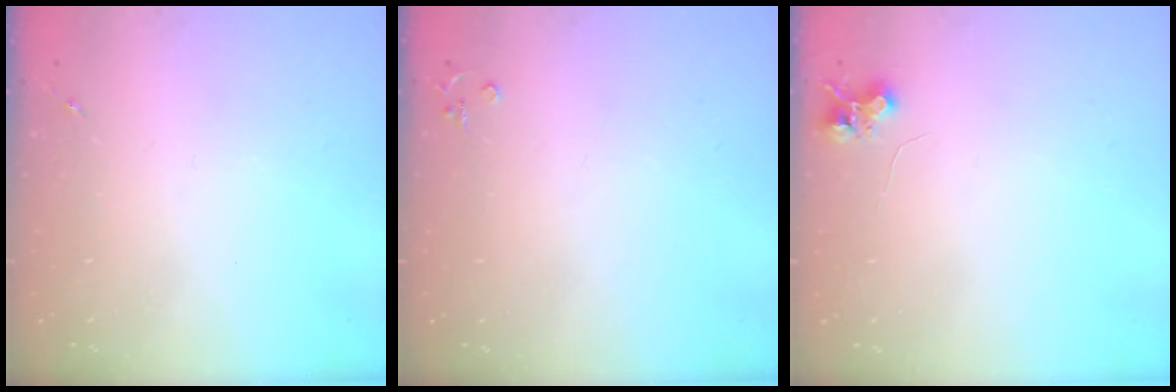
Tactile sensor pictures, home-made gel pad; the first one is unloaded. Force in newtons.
{"total": 3.3, "press": 3.3, "slide": 0.3}
{"total": 6.5, "press": 6.4, "slide": 0.9}